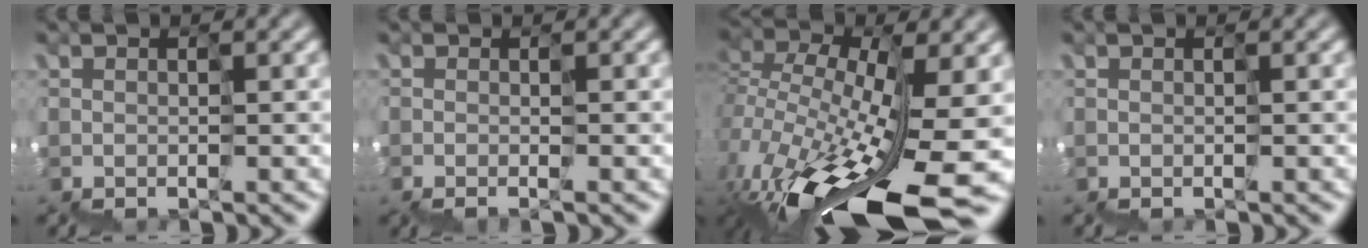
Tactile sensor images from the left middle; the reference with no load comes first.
{"total": 1.5, "force": [0.2, -0.9, -1.2], "torque": [0.026, 0.000, -0.001]}
{"total": 11.5, "force": [-6.1, 4.2, 8.9], "torque": [-0.204, -0.003, -0.114]}
{"total": 0.0}